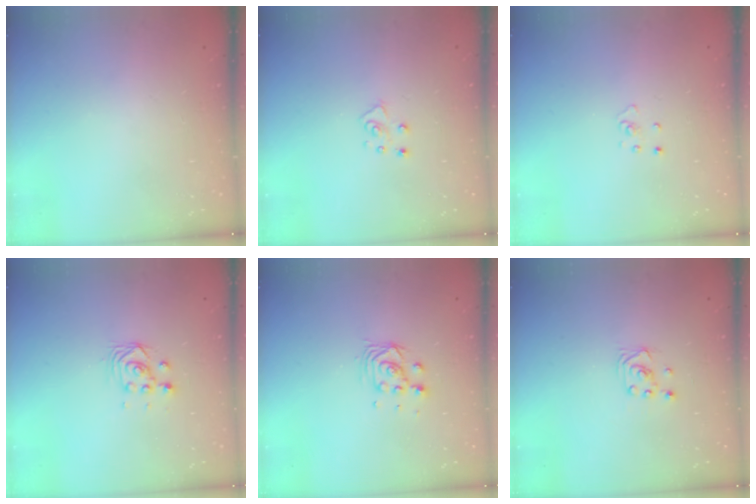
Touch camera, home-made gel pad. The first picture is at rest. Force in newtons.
{"total": 4.8, "press": 4.8, "slide": 0.2}
{"total": 2.3, "press": 2.3, "slide": 0.2}
{"total": 3.0, "press": 3.0, "slide": 0.1}
{"total": 4.9, "press": 4.9, "slide": 0.4}
{"total": 2.0, "press": 2.0, "slide": 0.1}